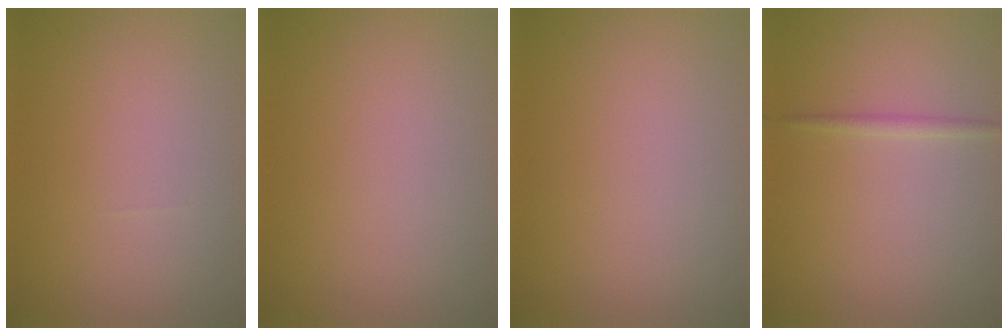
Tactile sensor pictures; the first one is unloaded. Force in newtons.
{"total": 0.0}
{"total": 0.0}
{"total": 0.9, "press": 0.9, "slide": 0.1}